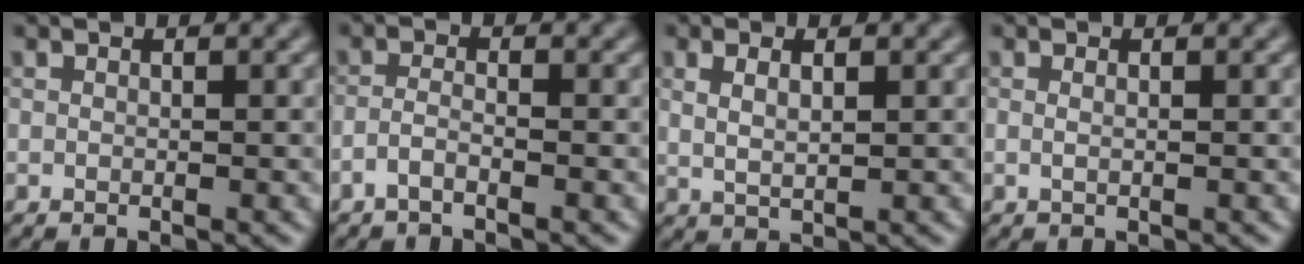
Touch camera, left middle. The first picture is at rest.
{"total": 1.4, "force": [-0.9, 0.3, 0.9], "torque": [-0.020, 0.004, -0.023]}
{"total": 2.0, "force": [0.9, 0.7, 1.6], "torque": [-0.034, -0.001, 0.020]}
{"total": 0.6, "force": [0.2, 0.2, 0.5], "torque": [-0.012, -0.001, -0.002]}